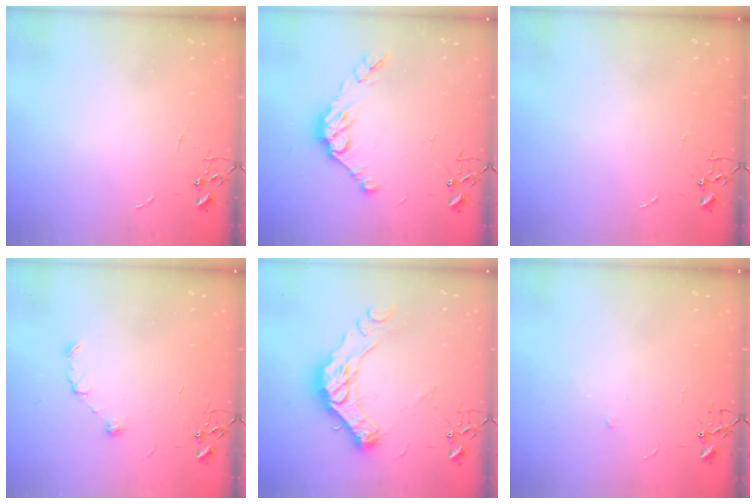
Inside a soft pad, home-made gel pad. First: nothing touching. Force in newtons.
{"total": 10.9, "press": 10.8, "slide": 0.9}
{"total": 0.0}
{"total": 6.4, "press": 6.3, "slide": 0.8}
{"total": 16.5, "press": 16.5, "slide": 1.2}
{"total": 4.5, "press": 4.0, "slide": 2.2}